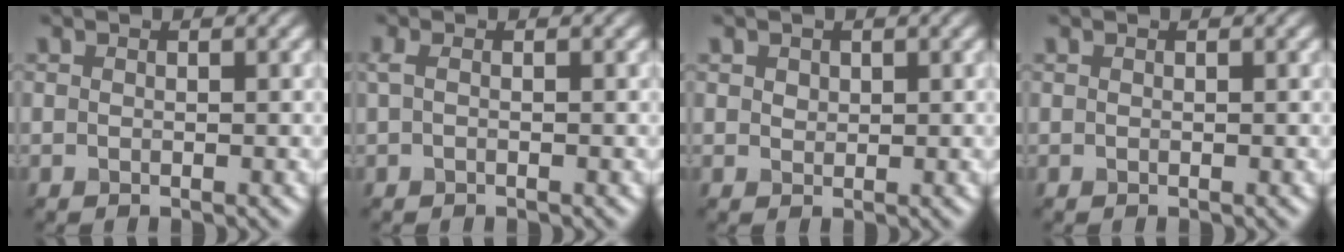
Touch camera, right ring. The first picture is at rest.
{"total": 0.5, "force": [-0.4, -0.2, 0.3], "torque": [-0.020, 0.000, 0.008]}
{"total": 0.8, "force": [-0.1, -0.3, -0.8], "torque": [-0.002, 0.002, 0.022]}
{"total": 0.0}